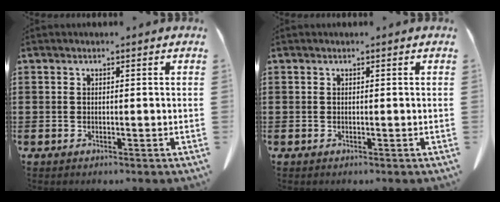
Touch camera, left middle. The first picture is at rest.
{"total": 0.0}